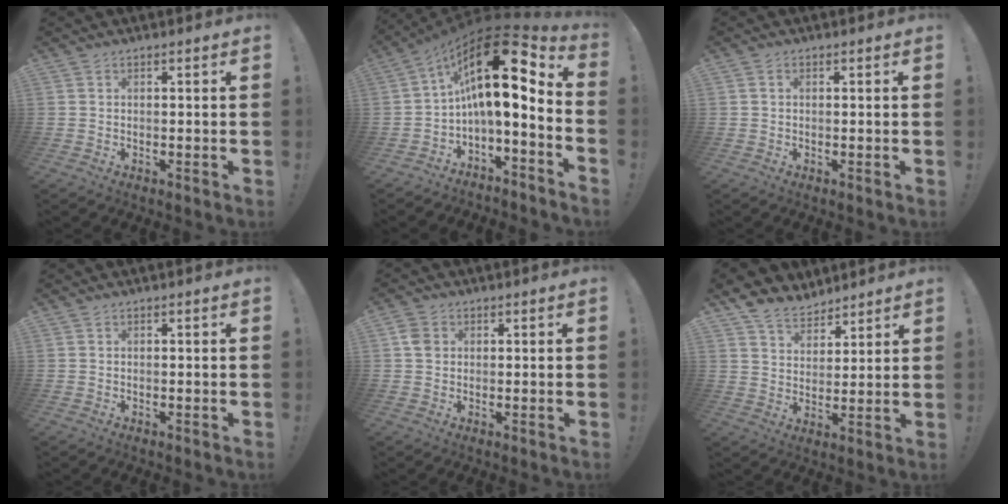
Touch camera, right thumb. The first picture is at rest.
{"total": 18.7, "force": [5.8, 6.2, 16.7], "torque": [-0.279, -0.043, 0.100]}
{"total": 0.5, "force": [0.1, 0.4, 0.3], "torque": [-0.006, 0.002, 0.001]}
{"total": 0.0}
{"total": 3.9, "force": [0.8, 3.4, 1.8], "torque": [-0.018, 0.003, 0.016]}
{"total": 8.6, "force": [7.1, 4.5, 1.6], "torque": [-0.039, -0.050, 0.142]}